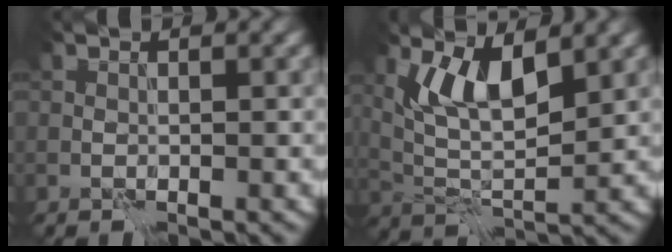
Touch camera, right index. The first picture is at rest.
{"total": 5.2, "force": [2.7, 1.7, 4.0], "torque": [-0.084, -0.013, 0.056]}